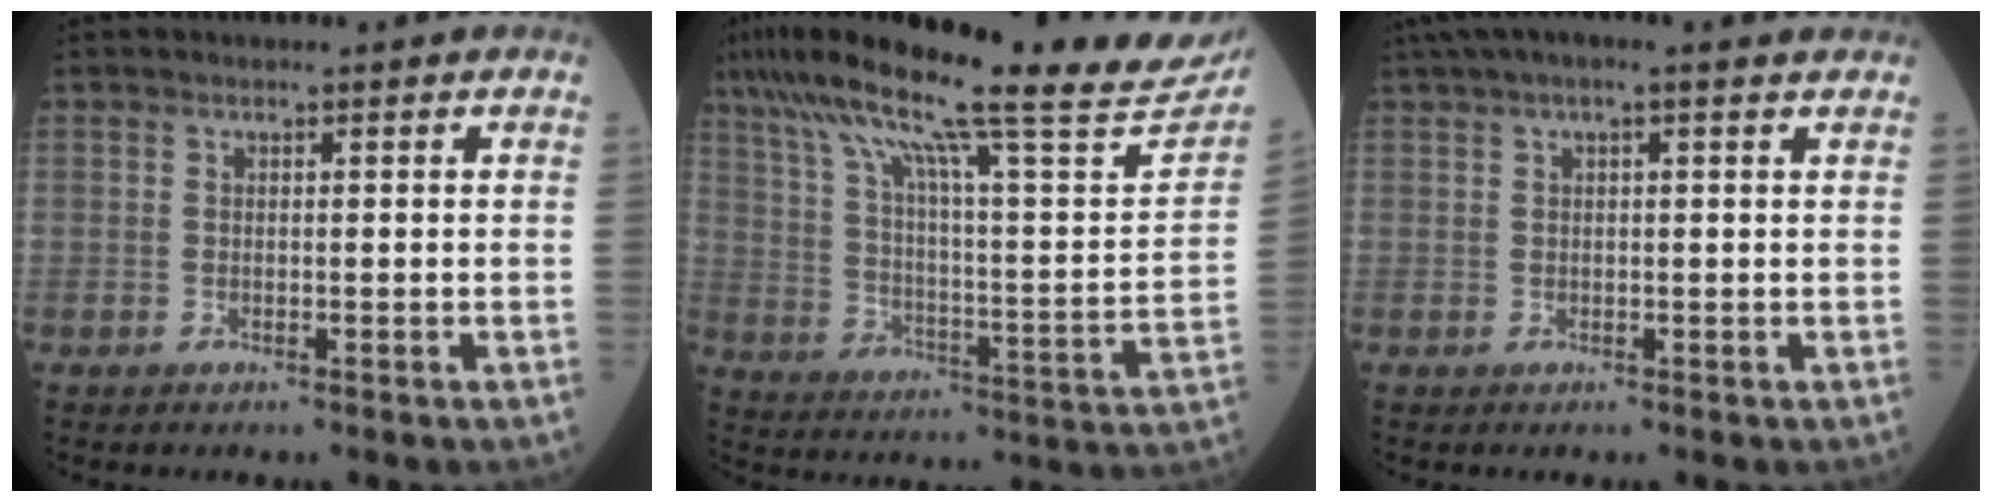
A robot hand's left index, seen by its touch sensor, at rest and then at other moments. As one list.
[{"total": 31.7, "force": [25.1, 3.2, 19.0], "torque": [-0.292, -0.018, 0.342]}, {"total": 7.1, "force": [5.2, 1.1, 4.7], "torque": [-0.087, 0.045, 0.073]}]